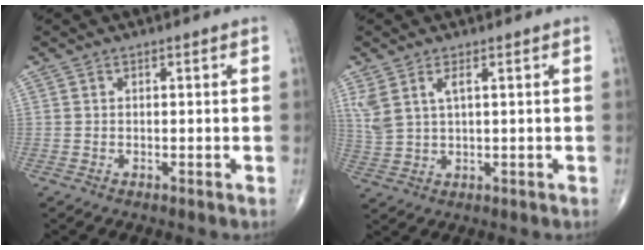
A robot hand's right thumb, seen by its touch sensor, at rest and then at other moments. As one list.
[{"total": 5.2, "force": [2.3, 2.0, 4.2], "torque": [-0.108, -0.005, 0.055]}]